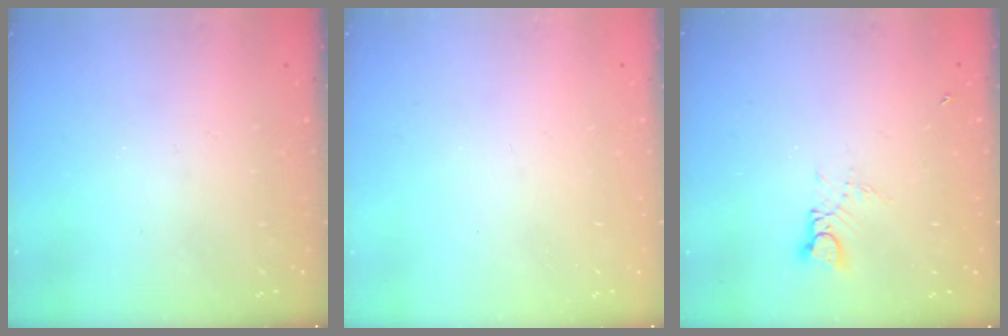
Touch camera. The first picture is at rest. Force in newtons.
{"total": 0.0}
{"total": 2.9, "press": 2.9, "slide": 0.3}